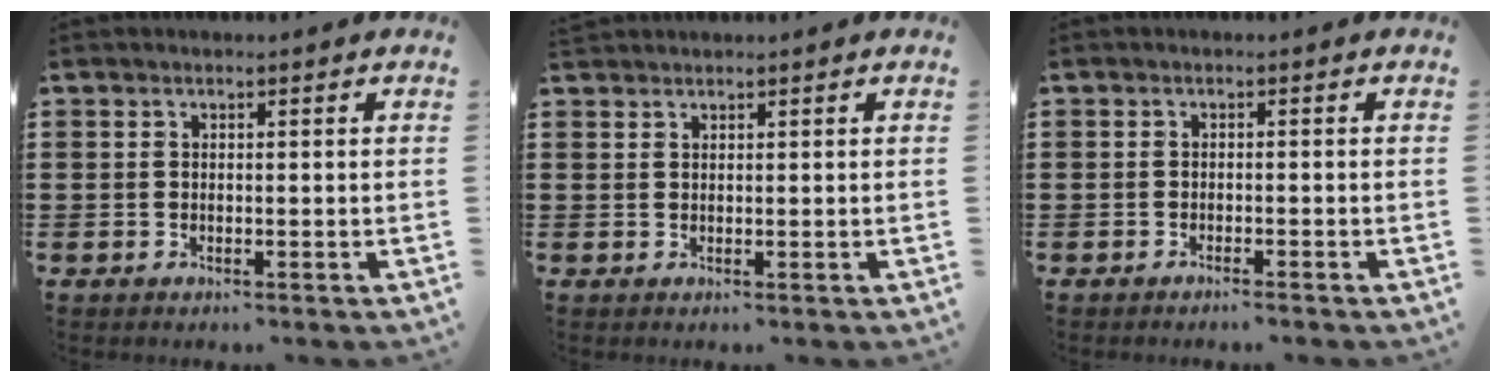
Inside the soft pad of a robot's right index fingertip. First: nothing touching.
{"total": 0.9, "force": [0.8, 0.2, -0.1], "torque": [-0.001, 0.000, 0.017]}
{"total": 0.9, "force": [-0.8, -0.2, 0.3], "torque": [-0.007, -0.003, -0.016]}